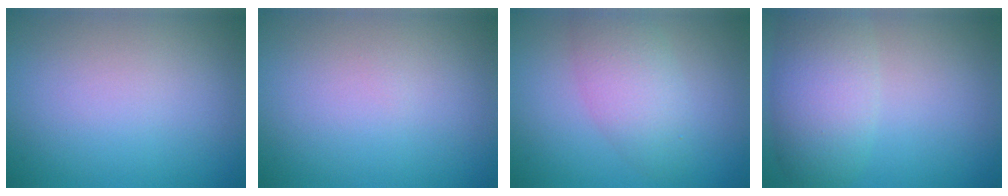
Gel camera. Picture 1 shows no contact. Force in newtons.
{"total": 0.0}
{"total": 3.9, "press": 3.9, "slide": 0.1}
{"total": 5.6, "press": 5.6, "slide": 0.4}